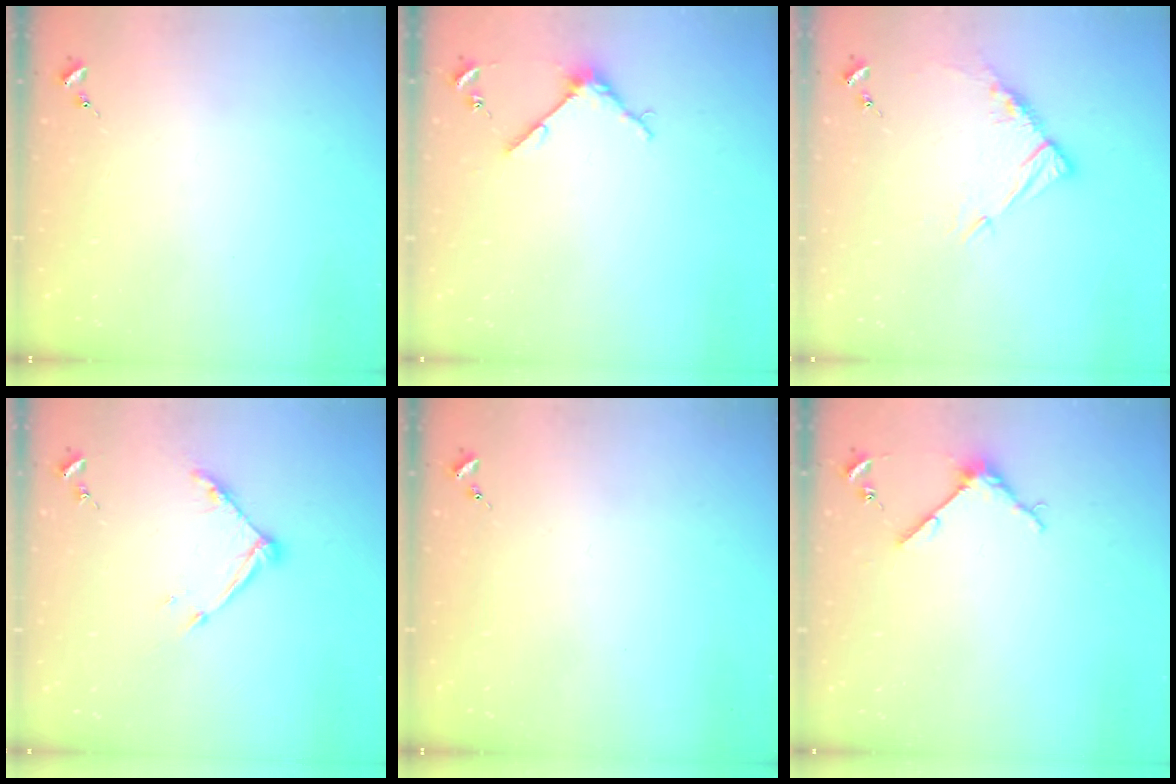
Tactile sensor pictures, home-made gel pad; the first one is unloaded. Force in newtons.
{"total": 4.0, "press": 4.0, "slide": 0.4}
{"total": 10.2, "press": 10.1, "slide": 0.9}
{"total": 9.0, "press": 9.0, "slide": 0.7}
{"total": 0.0}
{"total": 4.0, "press": 4.0, "slide": 0.4}